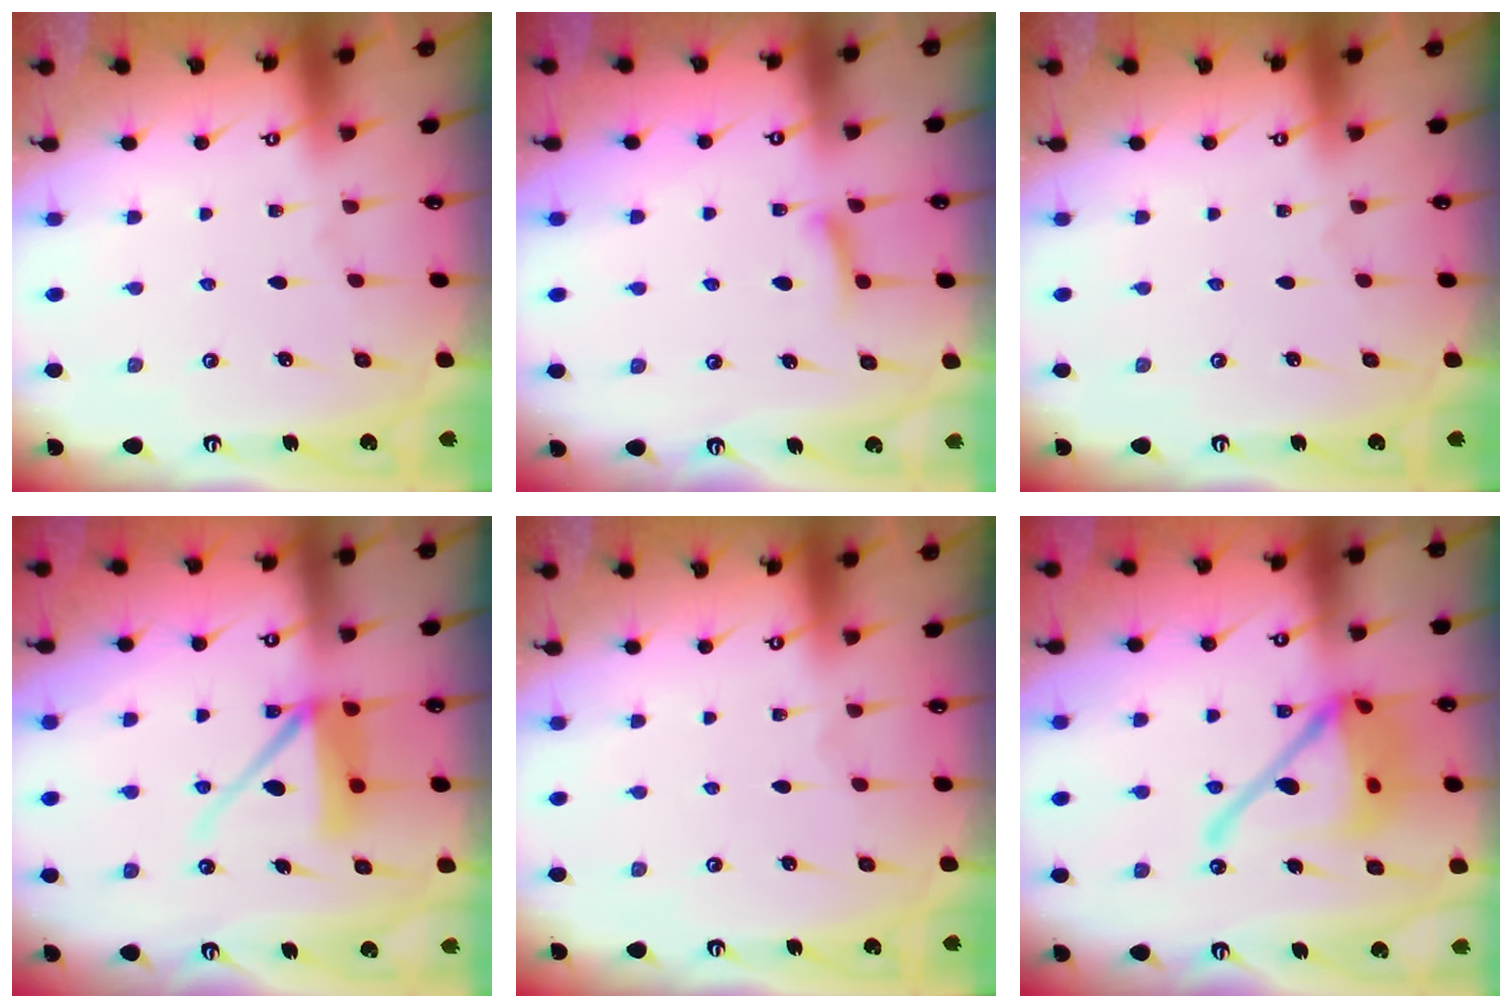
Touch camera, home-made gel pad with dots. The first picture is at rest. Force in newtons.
{"total": 6.0, "press": 5.9, "slide": 0.7}
{"total": 0.0}
{"total": 10.9, "press": 10.8, "slide": 1.3}
{"total": 0.0}
{"total": 18.8, "press": 18.6, "slide": 3.0}